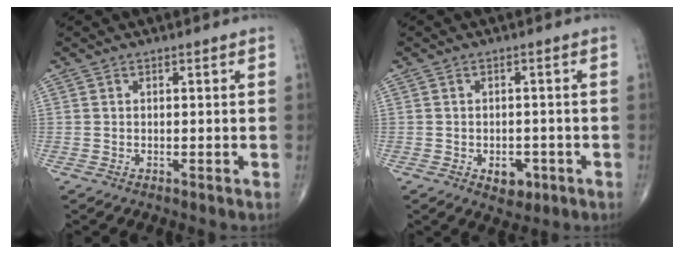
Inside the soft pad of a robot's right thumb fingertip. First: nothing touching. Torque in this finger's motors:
{"motor_torque": [0.72, 0.82, 0.32, -0.58, 0.08]}